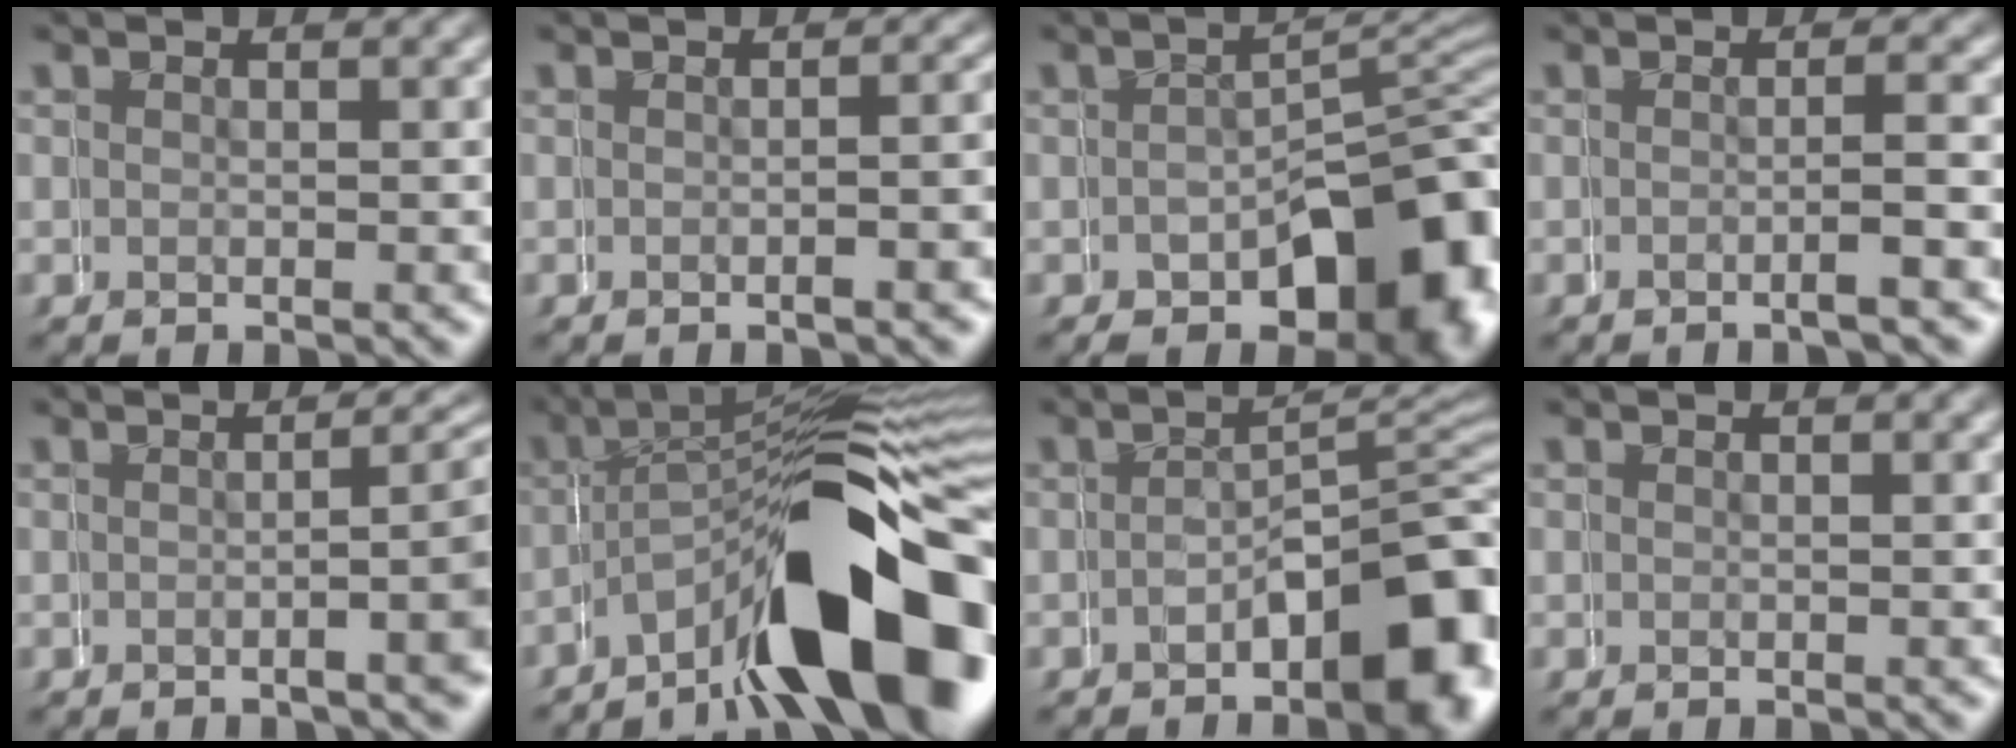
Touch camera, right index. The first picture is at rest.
{"total": 1.4, "force": [-0.3, -0.2, 1.4], "torque": [-0.004, 0.011, -0.004]}
{"total": 11.4, "force": [-4.7, 6.4, 8.2], "torque": [-0.100, -0.008, -0.059]}
{"total": 1.6, "force": [-0.5, -1.5, 0.4], "torque": [0.003, 0.007, -0.011]}
{"total": 3.3, "force": [-0.1, 0.1, 3.3], "torque": [-0.019, 0.007, -0.003]}
{"total": 16.5, "force": [-7.2, 6.7, 13.3], "torque": [-0.174, 0.007, -0.104]}
{"total": 8.2, "force": [-3.8, 3.6, 6.3], "torque": [-0.056, 0.012, -0.058]}
{"total": 0.0}